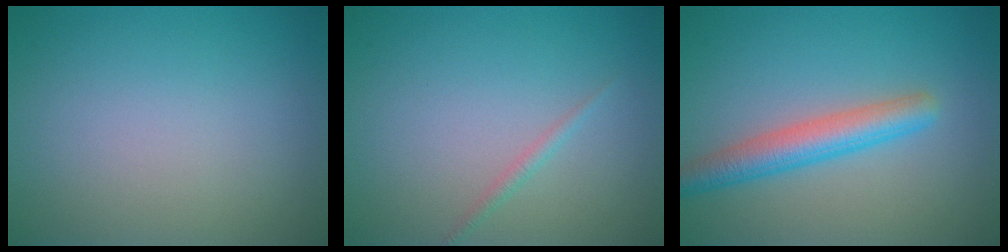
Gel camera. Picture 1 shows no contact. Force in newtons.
{"total": 0.8, "press": 0.8, "slide": 0.1}
{"total": 4.1, "press": 4.1, "slide": 0.1}